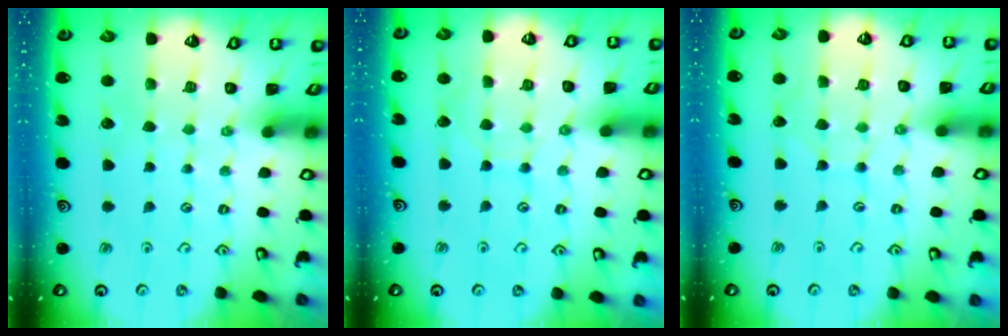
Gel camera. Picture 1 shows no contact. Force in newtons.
{"total": 2.8, "press": 2.8, "slide": 0.4}
{"total": 4.7, "press": 4.6, "slide": 0.5}